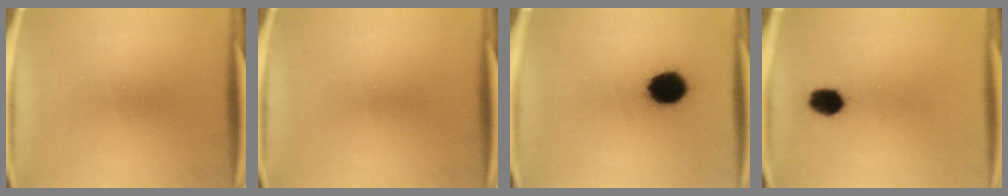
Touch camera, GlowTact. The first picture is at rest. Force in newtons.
{"total": 0.0}
{"total": 11.4}
{"total": 5.6}